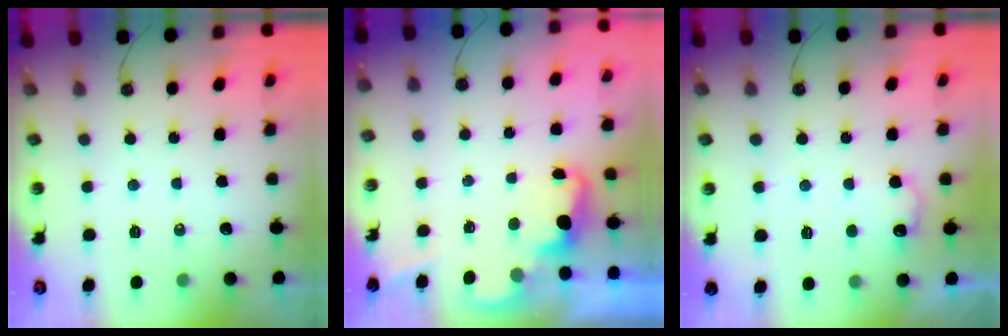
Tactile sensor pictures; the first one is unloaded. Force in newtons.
{"total": 2.3, "press": 2.2, "slide": 0.5}
{"total": 7.8, "press": 7.8, "slide": 0.6}